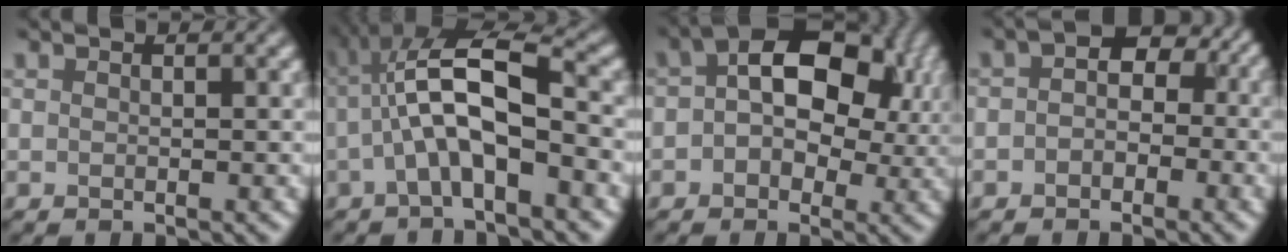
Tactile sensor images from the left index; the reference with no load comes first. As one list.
[{"total": 7.1, "force": [-1.3, 2.0, 6.7], "torque": [-0.126, 0.021, -0.031]}, {"total": 10.7, "force": [2.2, 6.7, 8.1], "torque": [-0.106, 0.017, 0.020]}, {"total": 4.1, "force": [-0.1, 3.2, 2.5], "torque": [-0.005, 0.011, -0.025]}]